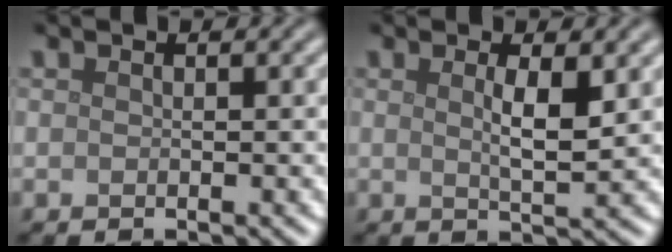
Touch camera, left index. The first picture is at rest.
{"total": 2.8, "force": [0.8, 0.5, 2.7], "torque": [-0.047, -0.004, 0.014]}